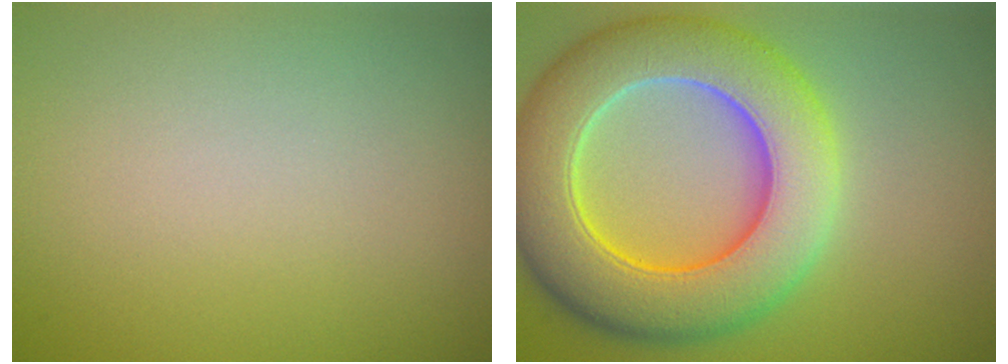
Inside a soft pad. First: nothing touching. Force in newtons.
{"total": 10.8, "press": 10.8, "slide": 0.8}